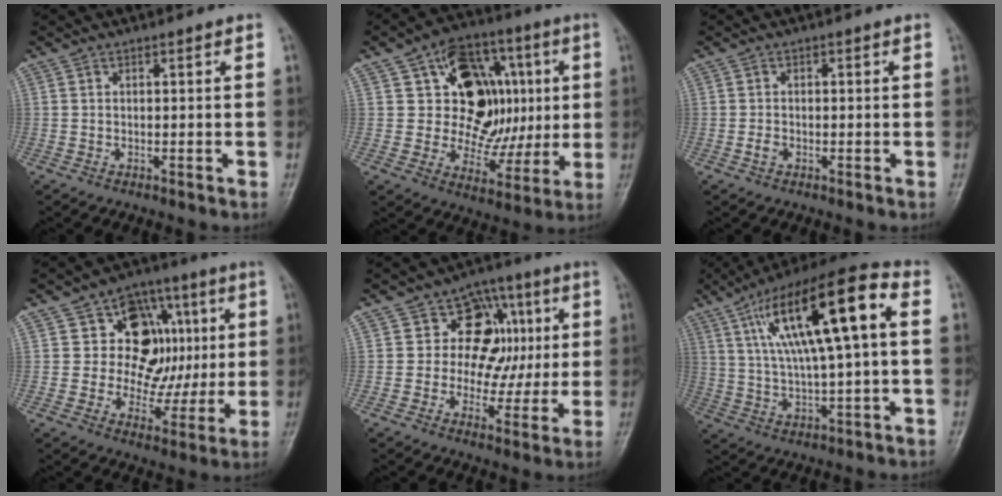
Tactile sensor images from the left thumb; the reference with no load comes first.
{"total": 18.7, "force": [3.6, 13.8, 12.1], "torque": [-0.107, 0.012, 0.064]}
{"total": 1.4, "force": [-0.6, 1.0, 0.7], "torque": [-0.012, 0.004, -0.012]}
{"total": 15.4, "force": [3.2, 11.9, 9.3], "torque": [-0.063, 0.008, 0.053]}
{"total": 12.6, "force": [2.4, 10.1, 7.2], "torque": [-0.030, 0.009, 0.033]}
{"total": 20.7, "force": [4.9, 5.5, 19.3], "torque": [-0.334, 0.025, 0.079]}